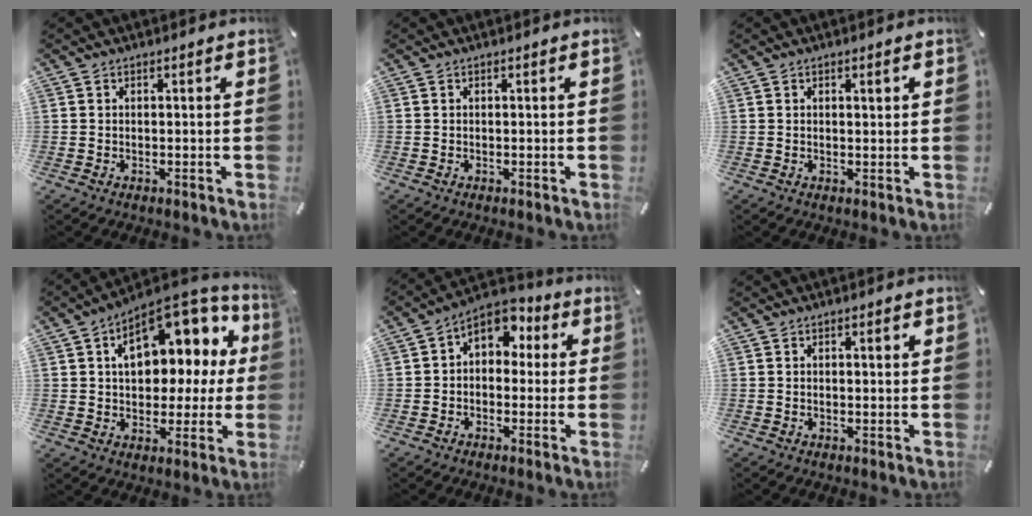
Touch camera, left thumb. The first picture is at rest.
{"total": 0.0}
{"total": 1.2, "force": [0.6, 0.5, 0.9], "torque": [-0.004, -0.003, 0.006]}
{"total": 15.2, "force": [5.8, 9.5, 10.4], "torque": [-0.137, -0.040, 0.102]}
{"total": 6.9, "force": [1.9, 5.4, 3.7], "torque": [-0.054, -0.004, 0.031]}
{"total": 1.1, "force": [0.5, 0.5, 0.8], "torque": [-0.010, 0.001, 0.006]}